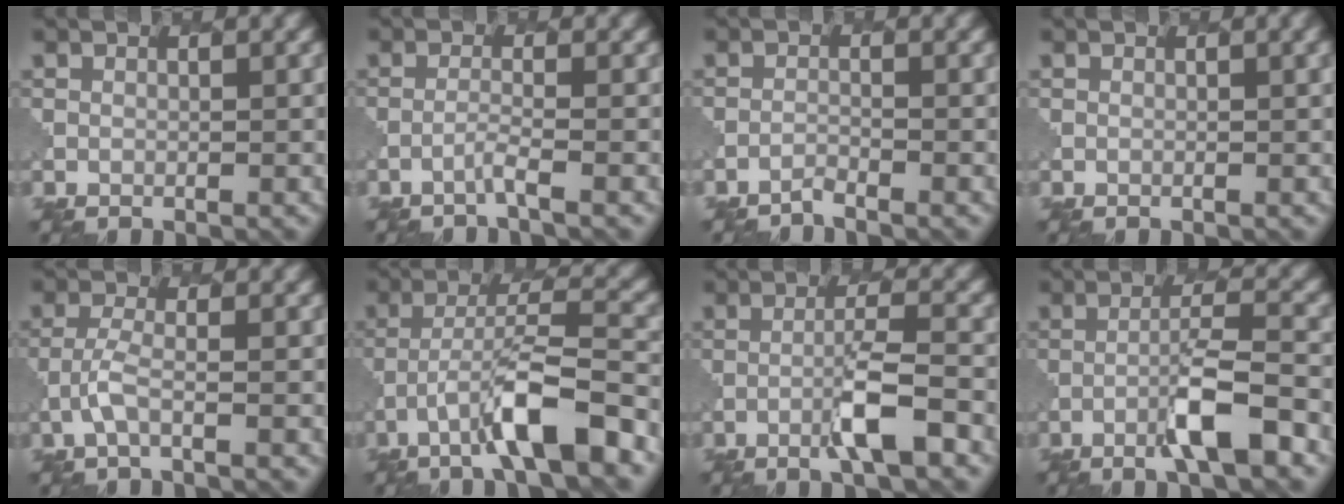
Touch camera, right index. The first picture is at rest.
{"total": 1.2, "force": [-0.6, 0.0, 1.0], "torque": [-0.011, 0.004, -0.023]}
{"total": 0.9, "force": [-0.9, 0.0, -0.1], "torque": [0.008, 0.002, -0.022]}
{"total": 1.4, "force": [0.3, 0.6, 1.3], "torque": [-0.010, -0.001, -0.002]}
{"total": 1.8, "force": [-1.0, 0.2, 1.5], "torque": [-0.036, 0.002, -0.028]}
{"total": 7.9, "force": [-4.3, 1.5, 6.4], "torque": [-0.116, 0.012, -0.071]}
{"total": 3.7, "force": [-1.5, 0.2, 3.4], "torque": [-0.063, 0.010, -0.033]}
{"total": 4.7, "force": [-2.3, 0.4, 4.1], "torque": [-0.072, 0.010, -0.044]}